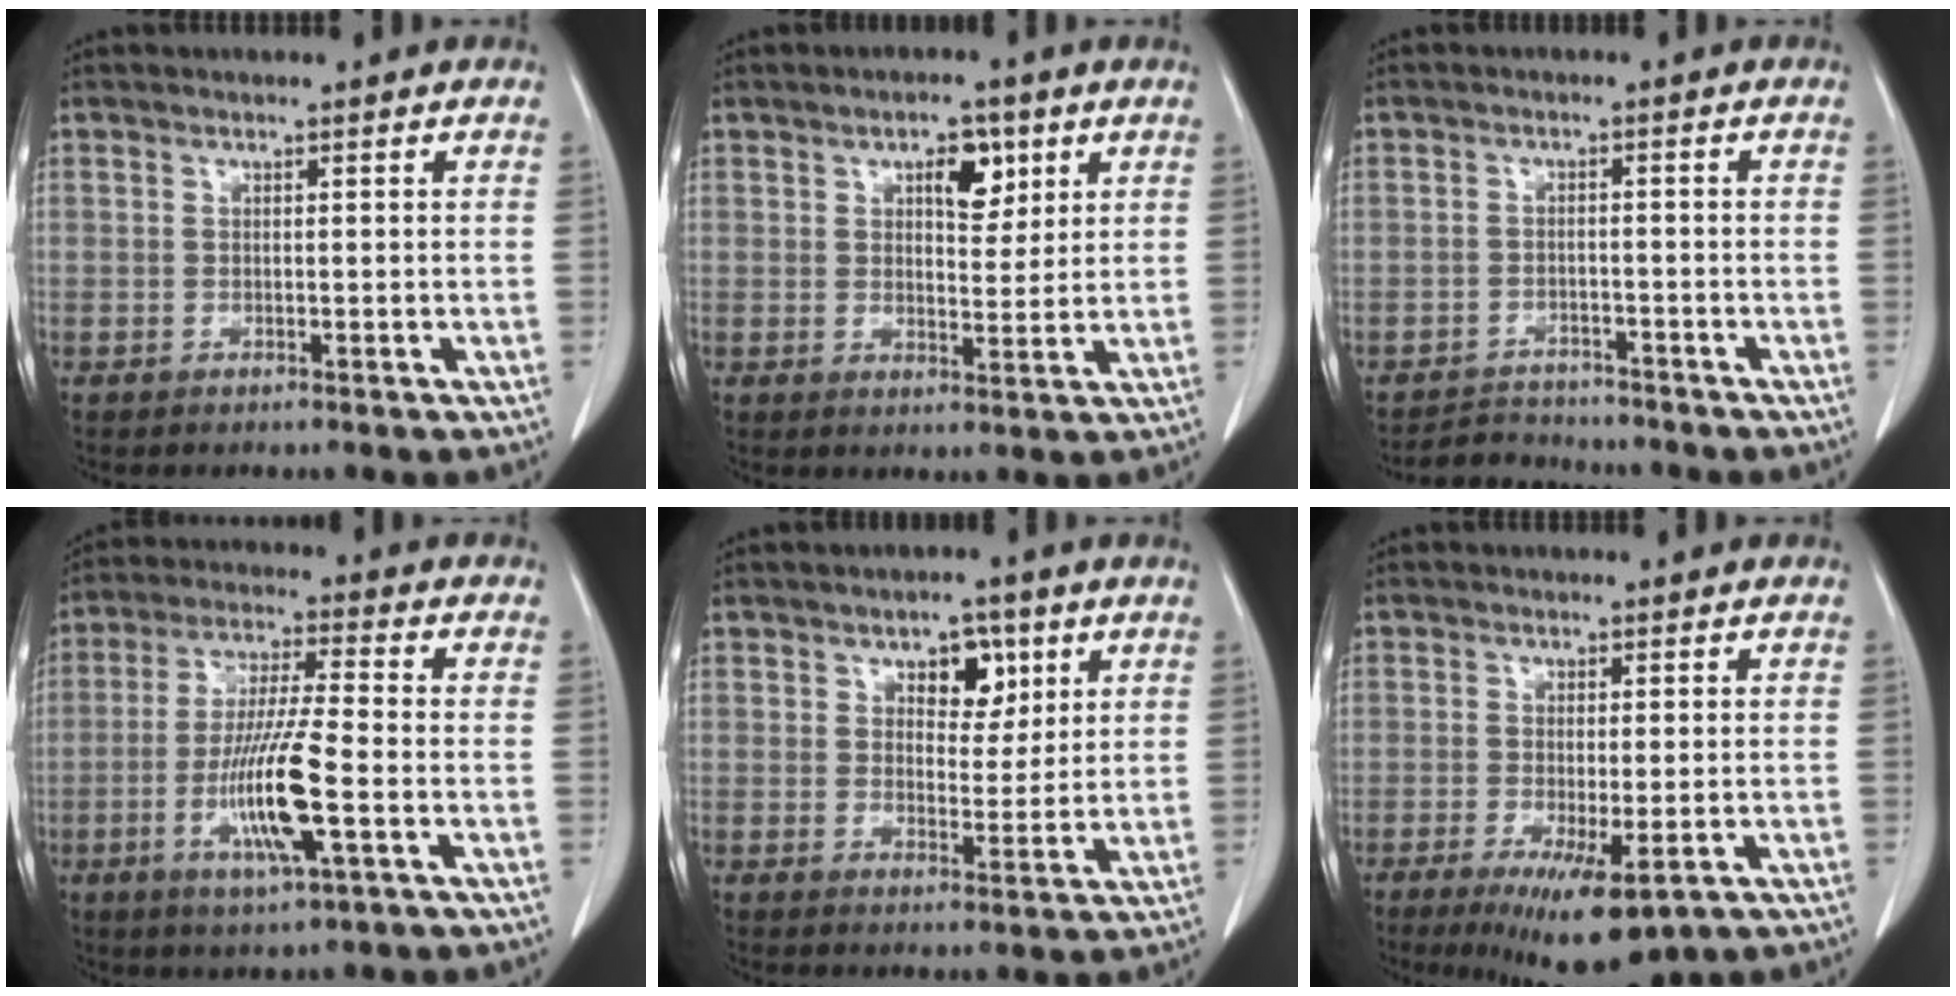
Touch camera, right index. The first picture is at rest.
{"total": 5.3, "force": [2.6, 2.5, 4.0], "torque": [-0.060, 0.005, 0.040]}
{"total": 4.0, "force": [-3.8, 1.1, -0.8], "torque": [0.014, -0.002, -0.062]}
{"total": 12.0, "force": [-3.5, 0.6, 11.5], "torque": [-0.225, -0.014, -0.067]}
{"total": 5.6, "force": [2.7, 3.2, 3.6], "torque": [-0.045, 0.008, 0.041]}
{"total": 9.4, "force": [-5.4, 2.4, 7.3], "torque": [-0.107, -0.022, -0.079]}